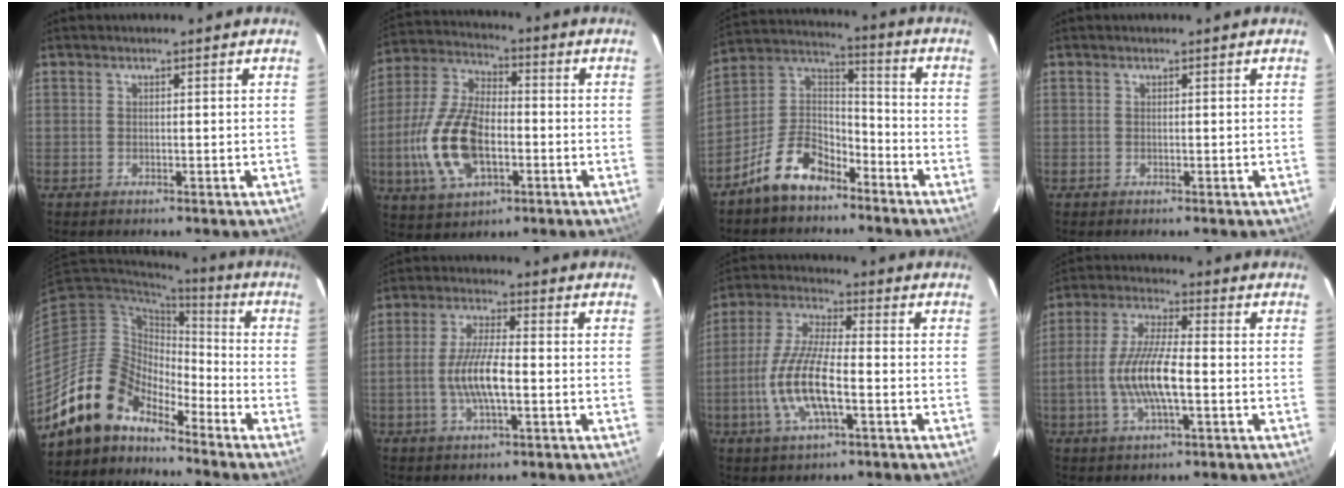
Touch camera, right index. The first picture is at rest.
{"total": 16.4, "force": [-4.0, 8.6, 13.4], "torque": [-0.295, 0.002, -0.071]}
{"total": 12.6, "force": [-8.4, 6.6, 6.7], "torque": [-0.149, 0.043, -0.150]}
{"total": 0.0}
{"total": 13.1, "force": [-10.9, 6.3, 3.6], "torque": [-0.076, 0.029, -0.206]}
{"total": 8.7, "force": [-1.8, 2.3, 8.2], "torque": [-0.167, 0.002, -0.036]}
{"total": 12.9, "force": [-3.5, 3.7, 11.8], "torque": [-0.248, -0.006, -0.069]}
{"total": 11.8, "force": [-2.4, 3.1, 11.1], "torque": [-0.228, 0.001, -0.048]}